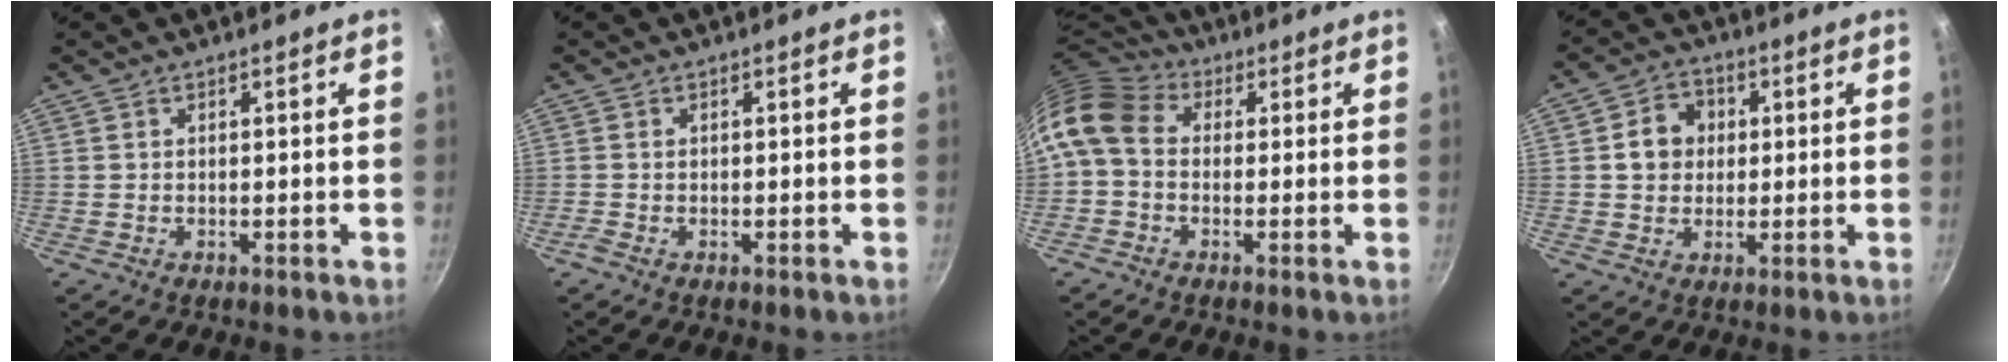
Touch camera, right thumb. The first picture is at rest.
{"total": 0.8, "force": [-0.3, 0.6, 0.4], "torque": [-0.011, 0.001, -0.009]}
{"total": 11.3, "force": [0.9, 8.7, 7.2], "torque": [-0.139, 0.030, -0.003]}
{"total": 7.2, "force": [1.1, 6.2, 3.4], "torque": [-0.023, 0.011, 0.009]}